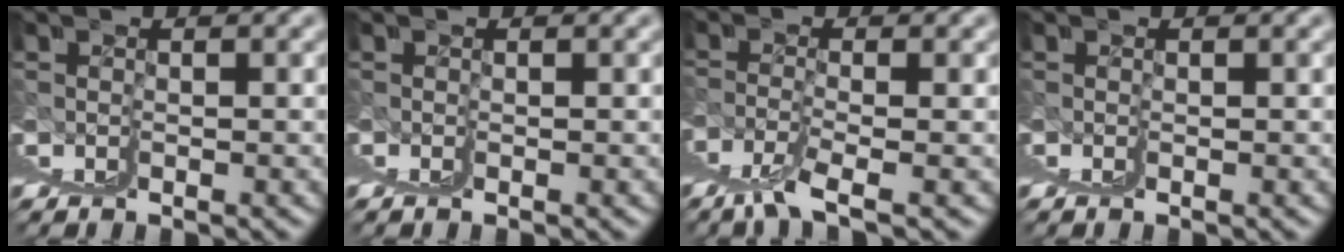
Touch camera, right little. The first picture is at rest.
{"total": 0.0}
{"total": 1.7, "force": [0.3, -0.2, 1.6], "torque": [-0.055, -0.014, 0.016]}
{"total": 0.0}